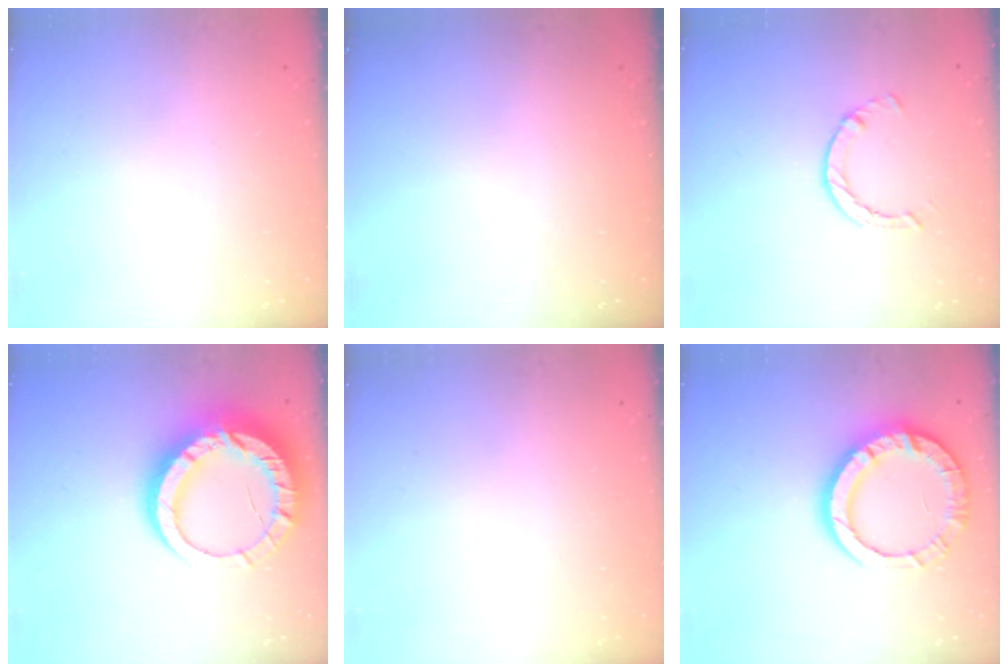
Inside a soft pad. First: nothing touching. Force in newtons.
{"total": 0.0}
{"total": 2.5, "press": 2.4, "slide": 0.4}
{"total": 17.9, "press": 17.9, "slide": 1.4}
{"total": 2.4, "press": 2.4, "slide": 0.2}
{"total": 14.3, "press": 14.2, "slide": 1.7}